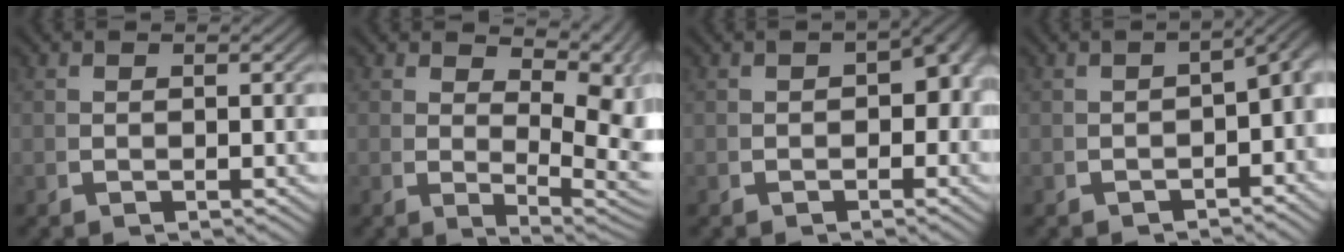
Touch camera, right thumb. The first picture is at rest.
{"total": 6.6, "force": [0.9, 3.4, 5.6], "torque": [-0.067, -0.022, 0.027]}
{"total": 3.5, "force": [-0.3, 2.4, 2.5], "torque": [-0.021, -0.003, -0.008]}
{"total": 4.0, "force": [-1.0, 2.4, 3.0], "torque": [-0.027, 0.003, -0.016]}